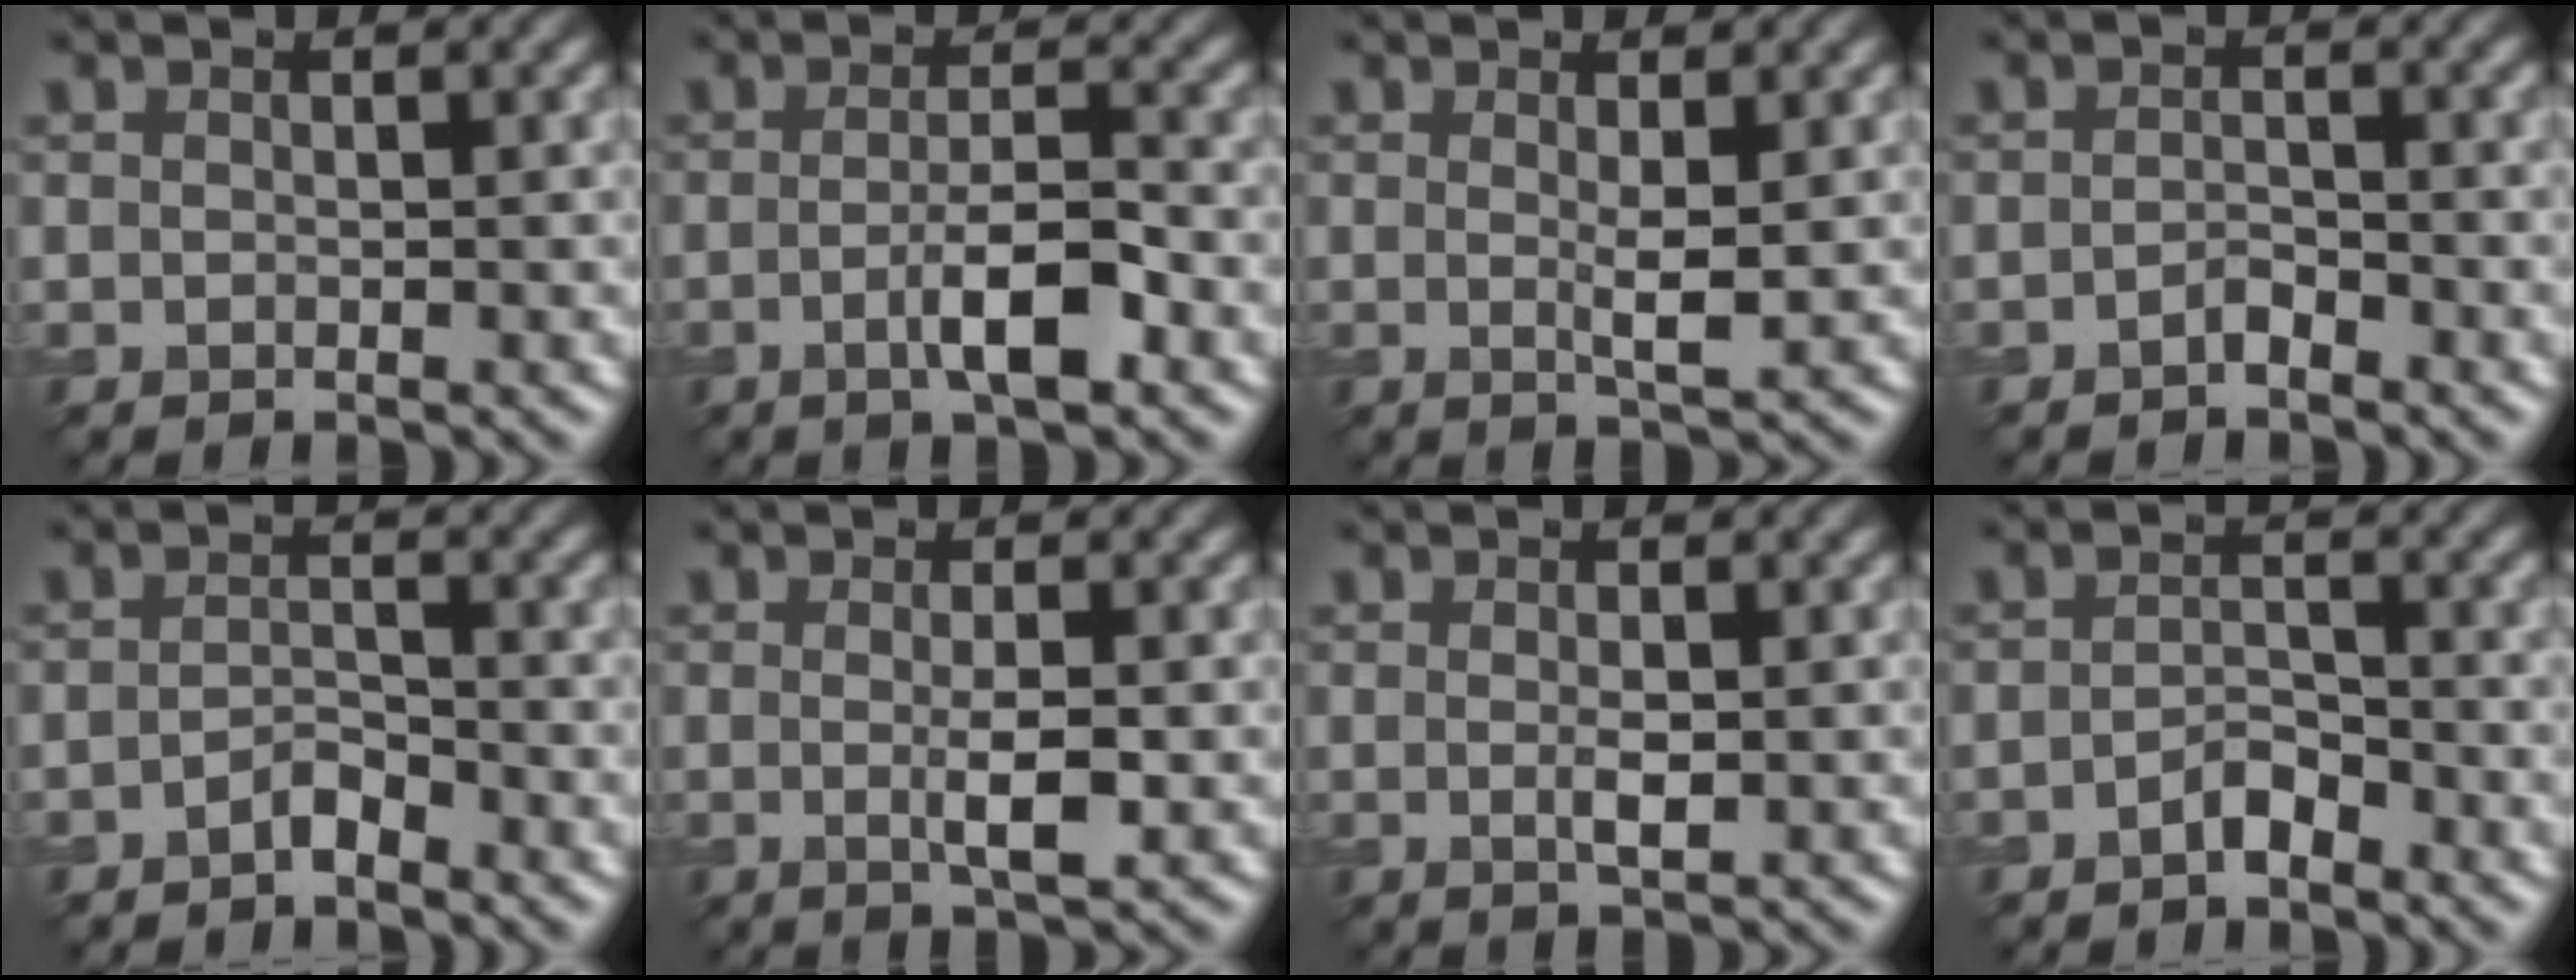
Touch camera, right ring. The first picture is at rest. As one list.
[{"total": 4.0, "force": [-1.3, 0.9, 3.7], "torque": [-0.065, 0.003, -0.024]}, {"total": 2.0, "force": [0.4, 0.2, 1.9], "torque": [-0.036, -0.007, 0.006]}, {"total": 1.1, "force": [-0.9, 0.4, 0.5], "torque": [-0.011, 0.004, -0.017]}, {"total": 1.6, "force": [-1.3, 0.5, 0.7], "torque": [-0.014, 0.007, -0.026]}, {"total": 2.6, "force": [-0.2, 0.4, 2.6], "torque": [-0.047, -0.006, -0.002]}, {"total": 1.4, "force": [0.0, 0.3, 1.4], "torque": [-0.027, -0.001, 0.001]}, {"total": 1.8, "force": [-1.3, 0.7, 0.9], "torque": [-0.017, 0.007, -0.027]}]